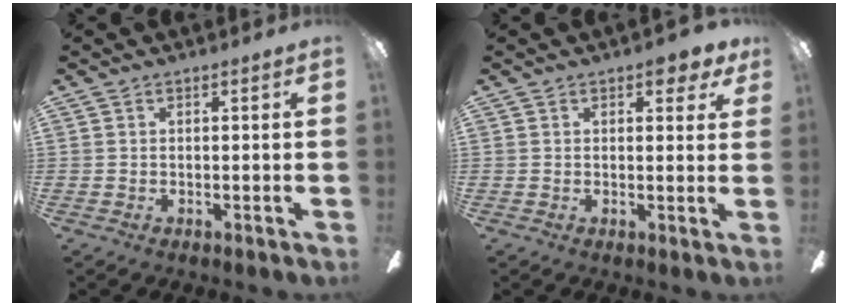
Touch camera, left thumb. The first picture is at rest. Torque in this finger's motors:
{"motor_torque": [0.24, 0.16, 0.53, -0.31, 0.00]}